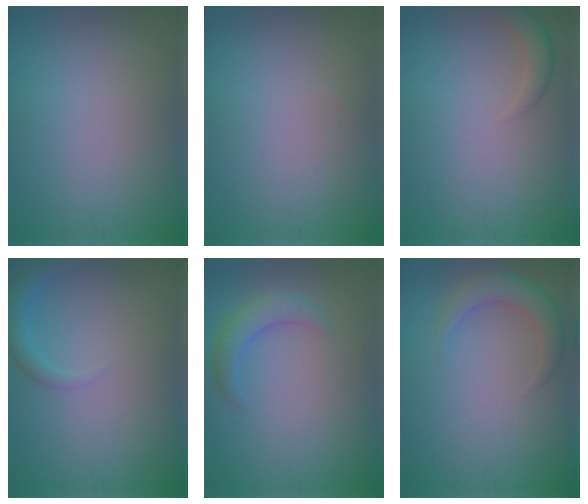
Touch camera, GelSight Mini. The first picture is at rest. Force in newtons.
{"total": 0.0}
{"total": 2.0, "press": 2.0, "slide": 0.1}
{"total": 1.8, "press": 1.8, "slide": 0.2}
{"total": 2.5, "press": 2.5, "slide": 0.2}
{"total": 3.0, "press": 3.0, "slide": 0.3}